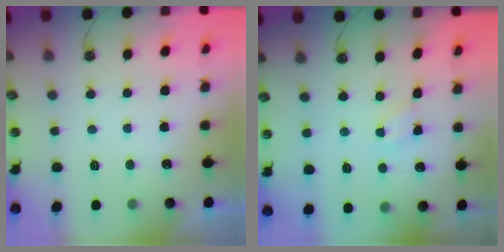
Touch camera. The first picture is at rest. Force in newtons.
{"total": 3.1, "press": 3.0, "slide": 0.4}